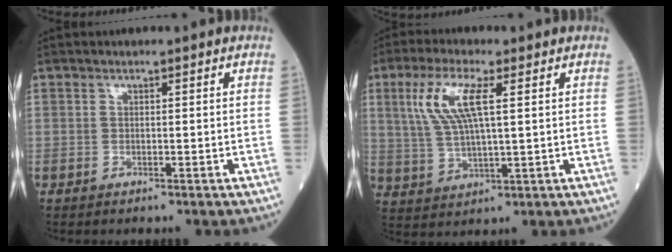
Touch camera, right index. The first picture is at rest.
{"total": 8.6, "force": [2.9, 1.8, 8.0], "torque": [-0.179, 0.010, 0.059]}